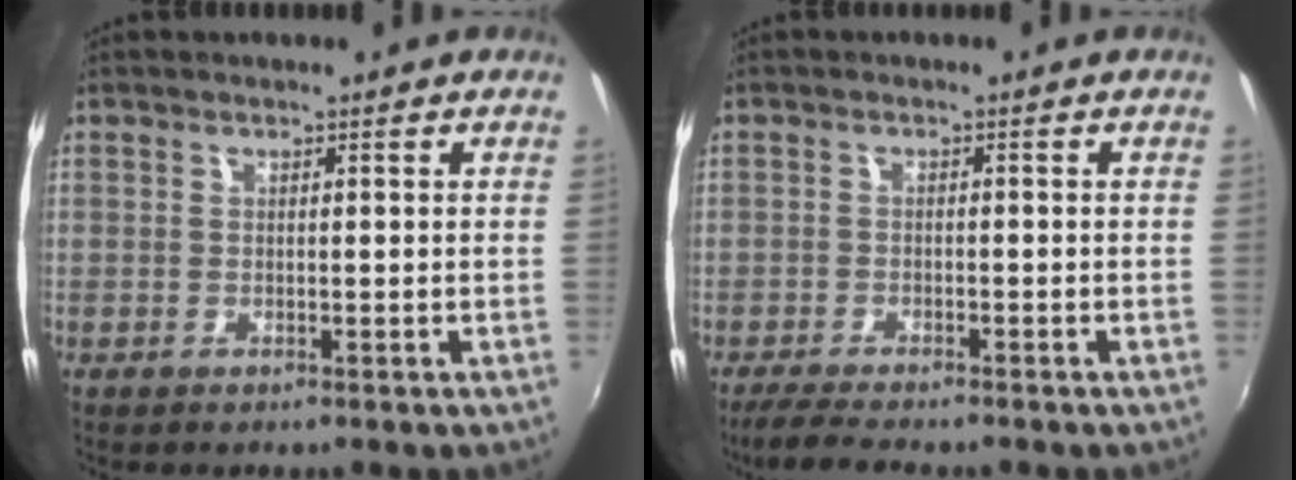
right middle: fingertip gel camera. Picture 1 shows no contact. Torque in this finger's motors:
{"motor_torque": [1.00, -0.92, 0.39, 0.16]}